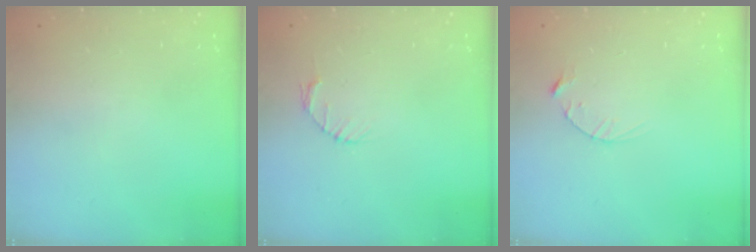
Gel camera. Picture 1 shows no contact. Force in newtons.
{"total": 2.7, "press": 2.7, "slide": 0.4}
{"total": 2.5, "press": 2.5, "slide": 0.4}